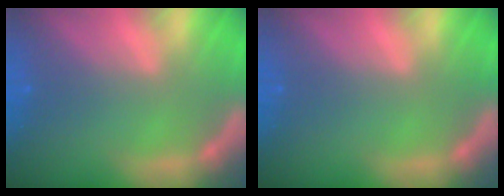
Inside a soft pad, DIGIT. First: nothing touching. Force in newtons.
{"total": 0.0}